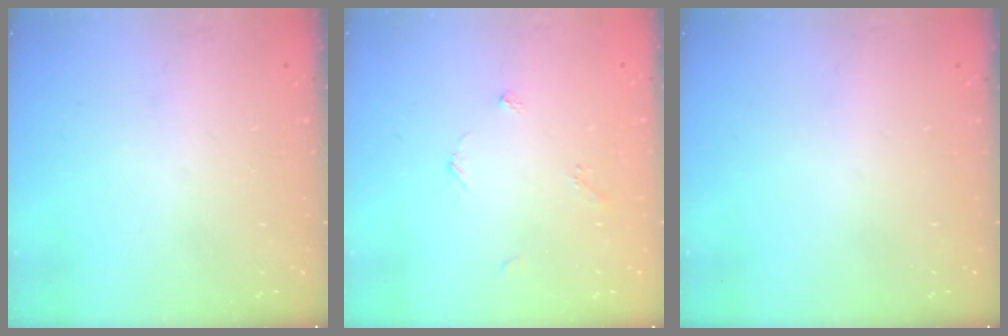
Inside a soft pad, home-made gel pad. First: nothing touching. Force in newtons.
{"total": 2.8, "press": 2.8, "slide": 0.4}
{"total": 0.0}